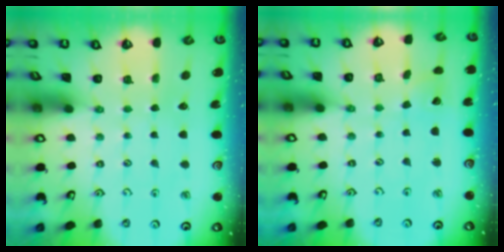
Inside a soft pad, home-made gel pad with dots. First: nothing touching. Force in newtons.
{"total": 2.6, "press": 2.5, "slide": 0.3}